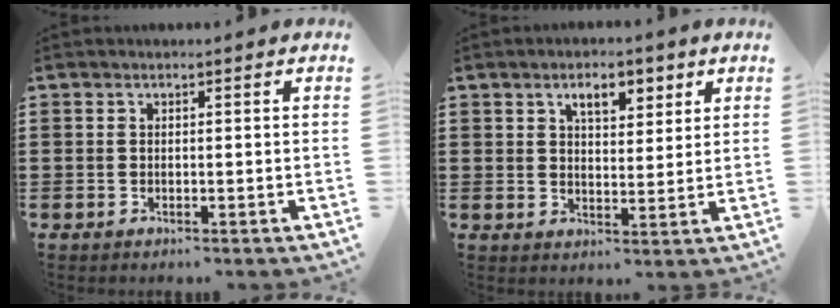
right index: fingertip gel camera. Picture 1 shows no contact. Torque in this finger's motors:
{"motor_torque": [0.60, 0.44, 0.19, 0.07]}